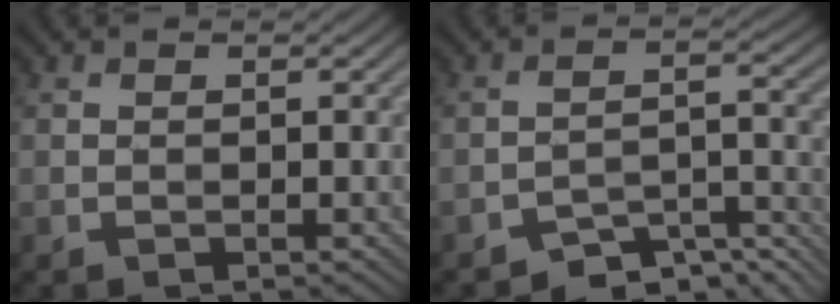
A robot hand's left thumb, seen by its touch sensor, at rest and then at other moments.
{"total": 6.0, "force": [-5.1, 1.7, 2.5], "torque": [-0.034, -0.001, -0.083]}